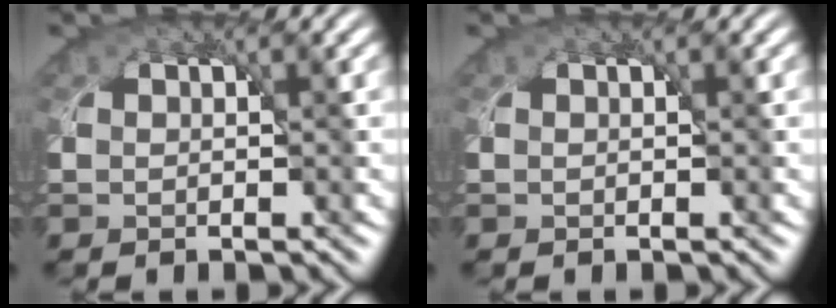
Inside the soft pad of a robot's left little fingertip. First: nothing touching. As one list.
[{"total": 0.0}]